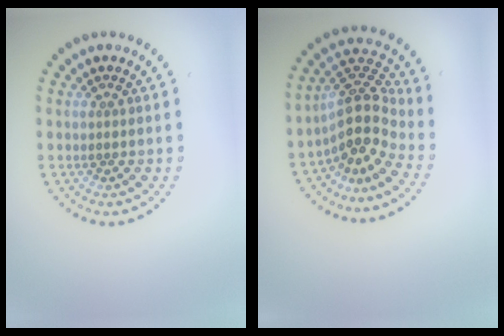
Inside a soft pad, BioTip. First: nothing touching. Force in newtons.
{"total": 4.7, "press": 3.7, "slide": 2.8}